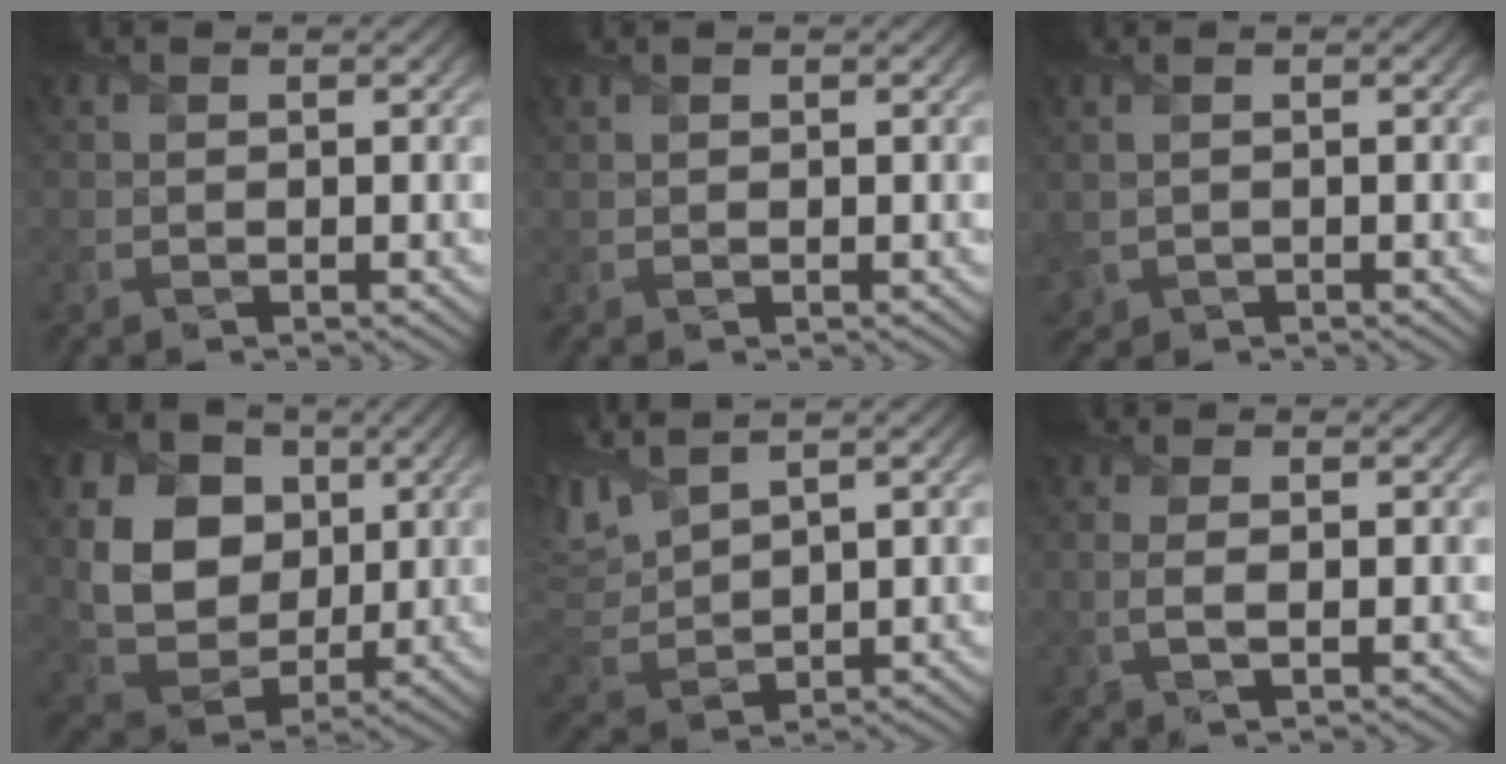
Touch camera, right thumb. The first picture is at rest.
{"total": 0.6, "force": [0.6, 0.1, 0.2], "torque": [-0.008, 0.002, 0.013]}
{"total": 1.6, "force": [0.1, 1.3, 0.9], "torque": [-0.034, -0.007, 0.005]}
{"total": 12.7, "force": [3.2, 9.9, 7.2], "torque": [-0.194, 0.009, 0.061]}
{"total": 8.0, "force": [5.3, 2.8, 5.4], "torque": [-0.158, 0.021, 0.104]}
{"total": 2.3, "force": [0.1, 0.9, 2.1], "torque": [-0.054, -0.001, 0.003]}